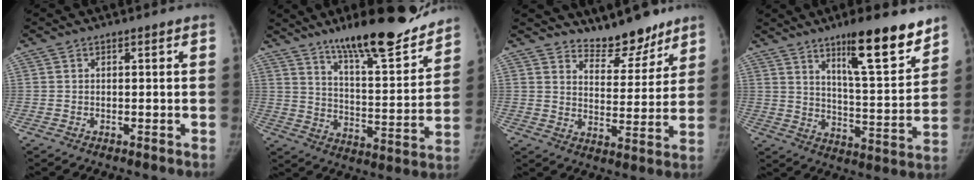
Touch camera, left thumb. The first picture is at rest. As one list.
[{"total": 20.1, "force": [15.4, 4.4, 12.2], "torque": [-0.148, -0.092, 0.246]}, {"total": 9.3, "force": [8.3, 3.4, 2.4], "torque": [0.002, -0.062, 0.135]}, {"total": 16.4, "force": [11.1, 3.2, 11.6], "torque": [-0.145, -0.075, 0.178]}]